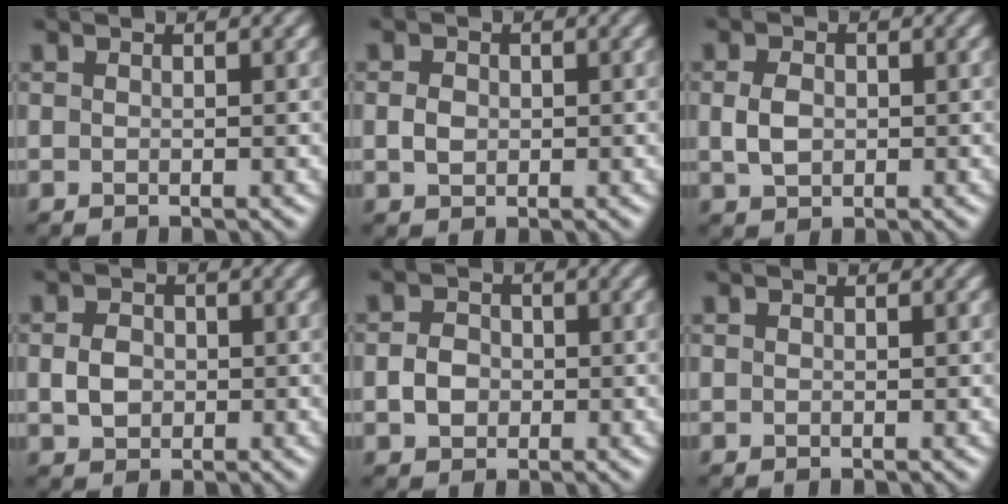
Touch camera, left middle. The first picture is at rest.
{"total": 1.7, "force": [0.0, 1.4, 1.0], "torque": [-0.021, -0.001, -0.003]}
{"total": 2.6, "force": [0.1, 1.9, 1.7], "torque": [-0.039, 0.000, 0.000]}
{"total": 2.5, "force": [-0.1, 2.1, 1.5], "torque": [-0.031, 0.000, -0.005]}
{"total": 2.5, "force": [-0.4, 2.1, 1.3], "torque": [-0.022, 0.002, -0.013]}
{"total": 0.0}